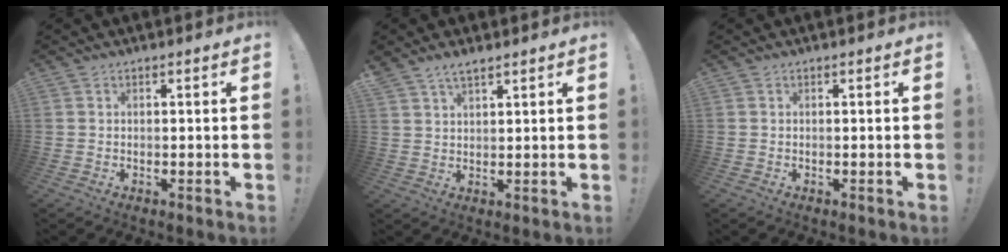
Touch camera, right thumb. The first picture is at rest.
{"total": 3.7, "force": [3.0, 1.3, 1.8], "torque": [-0.025, -0.019, 0.055]}
{"total": 0.0}